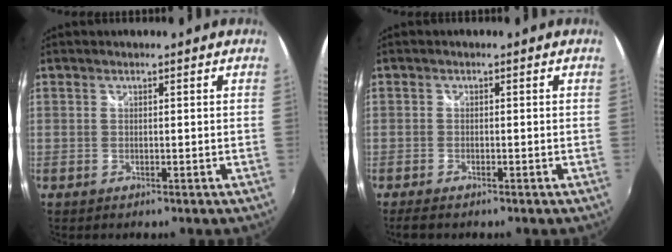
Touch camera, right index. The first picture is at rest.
{"total": 2.8, "force": [-2.3, 0.8, 1.4], "torque": [-0.034, -0.012, -0.043]}